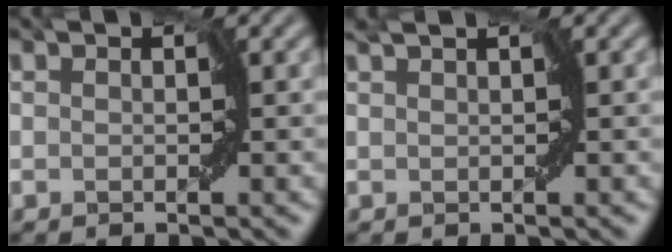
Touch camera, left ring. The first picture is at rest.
{"total": 0.7, "force": [0.5, 0.0, 0.4], "torque": [-0.010, 0.001, 0.010]}